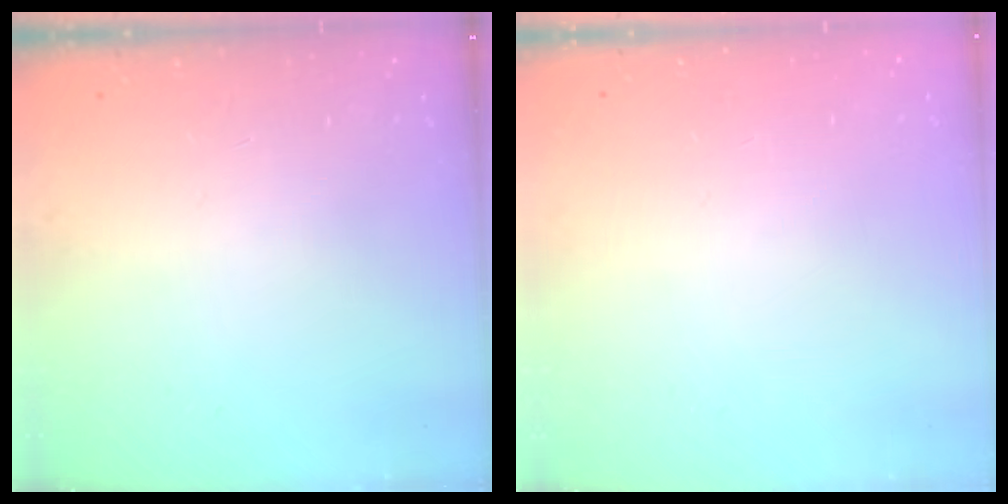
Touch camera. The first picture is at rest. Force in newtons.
{"total": 0.0}